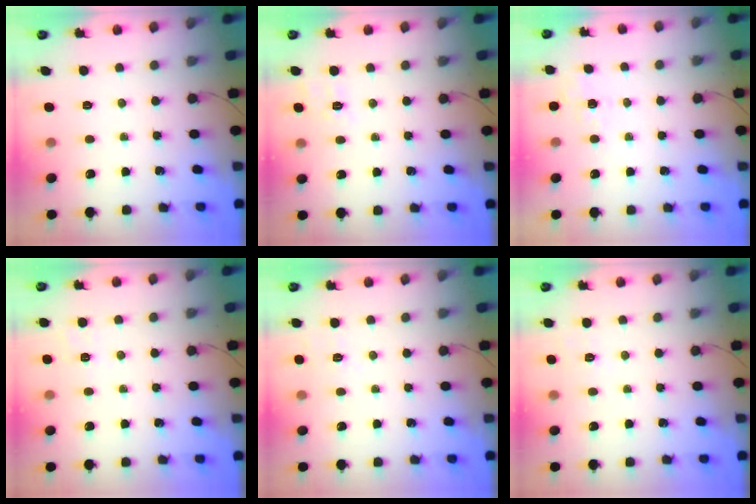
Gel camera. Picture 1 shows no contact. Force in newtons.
{"total": 3.6, "press": 3.1, "slide": 1.8}
{"total": 1.7, "press": 0.9, "slide": 1.4}
{"total": 2.9, "press": 2.6, "slide": 1.4}
{"total": 3.9, "press": 3.4, "slide": 1.9}
{"total": 2.8, "press": 2.4, "slide": 1.5}